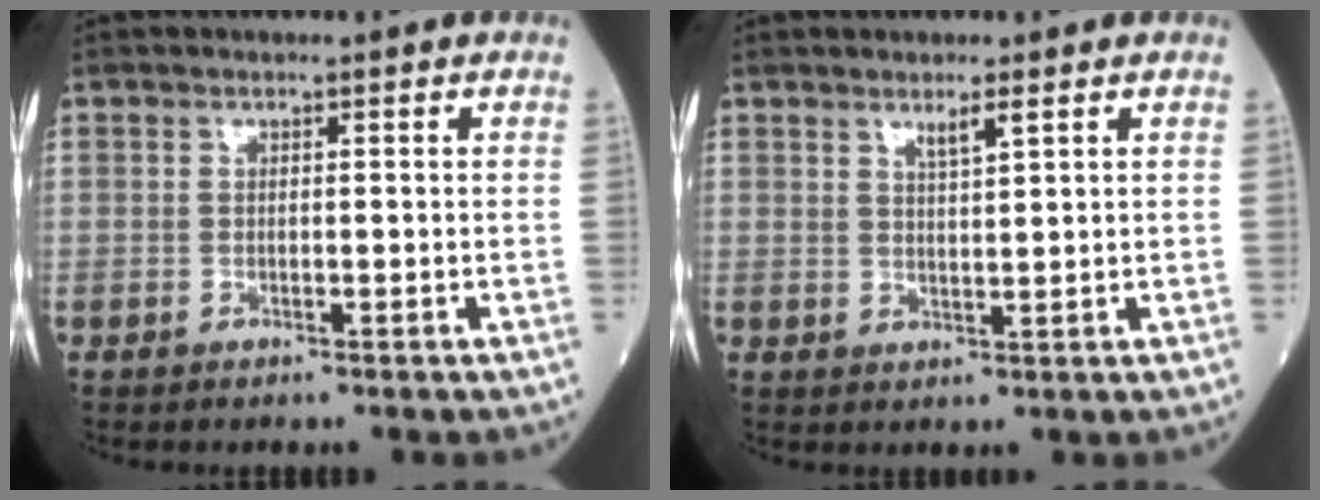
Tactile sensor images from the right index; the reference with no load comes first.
{"total": 2.4, "force": [1.6, 0.0, 1.8], "torque": [-0.036, -0.003, 0.030]}